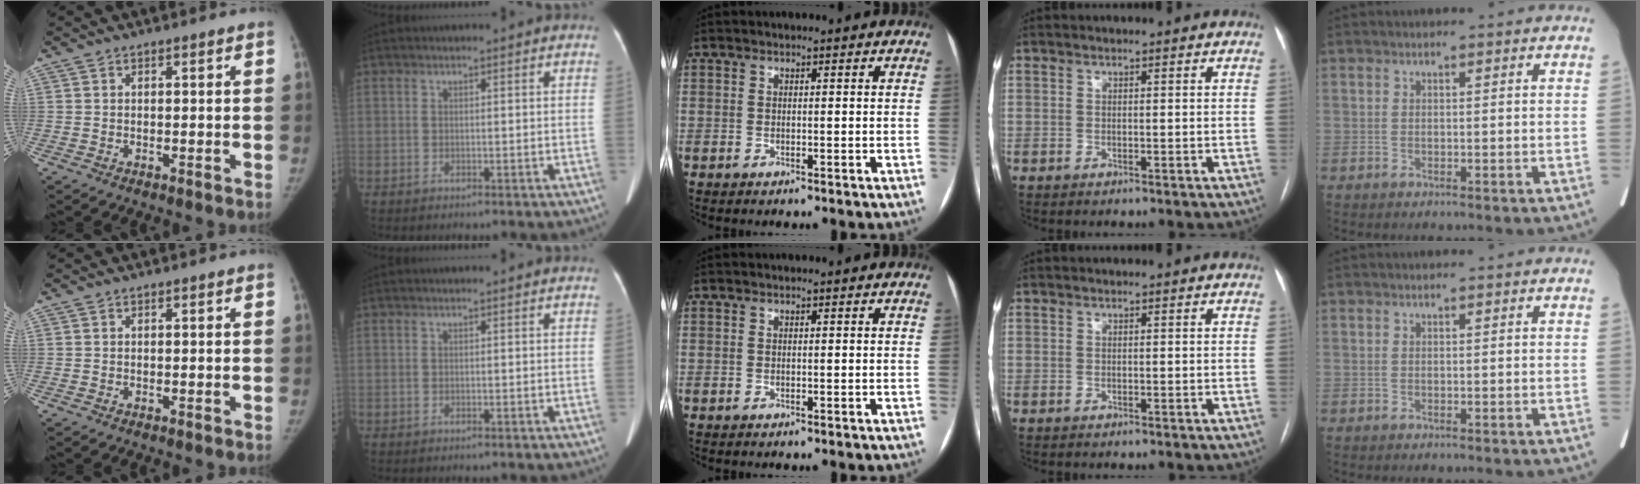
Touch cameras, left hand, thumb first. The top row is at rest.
{}